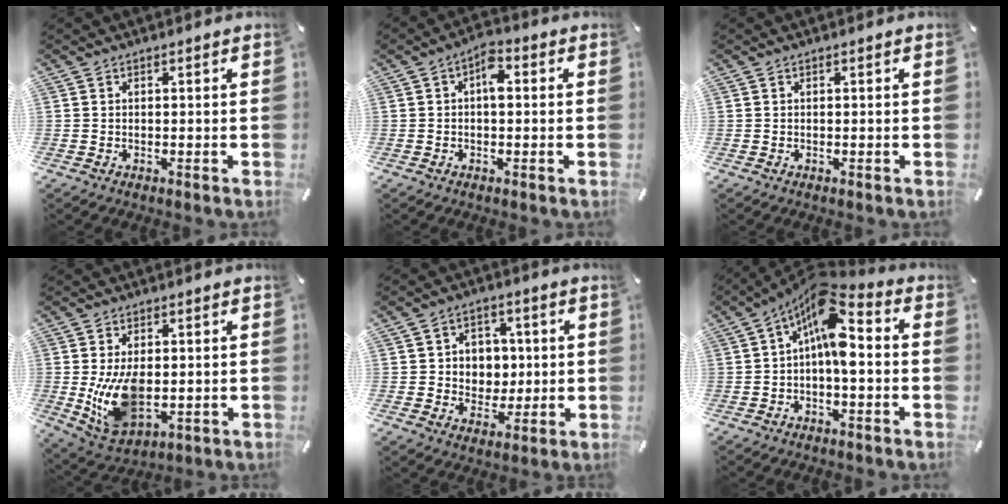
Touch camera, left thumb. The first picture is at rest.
{"total": 4.5, "force": [0.4, 2.4, 3.8], "torque": [-0.062, 0.008, 0.001]}
{"total": 0.0}
{"total": 11.0, "force": [-0.1, 6.8, 8.6], "torque": [-0.177, -0.017, -0.003]}
{"total": 6.9, "force": [0.6, 6.7, 1.6], "torque": [-0.021, -0.001, 0.011]}
{"total": 11.4, "force": [2.1, 5.1, 10.0], "torque": [-0.171, -0.025, 0.037]}